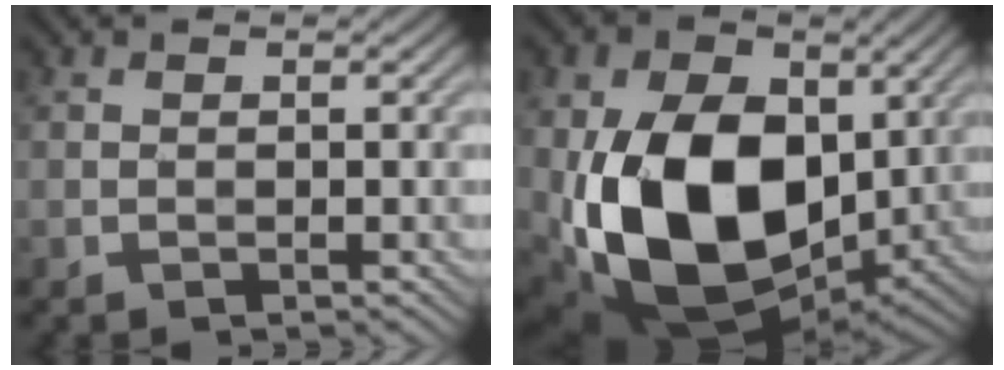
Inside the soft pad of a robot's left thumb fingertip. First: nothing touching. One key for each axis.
{"total": 17.6, "fx": -0.6, "fy": 12.0, "fz": 12.8, "tx": -0.271, "ty": -0.019, "tz": -0.017}